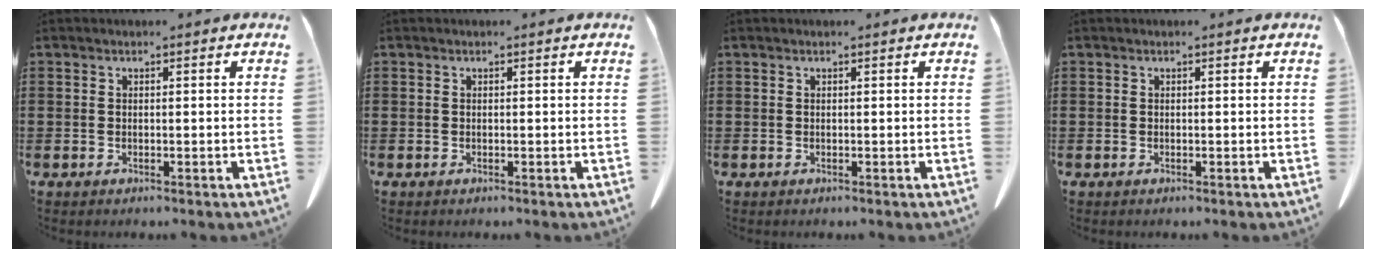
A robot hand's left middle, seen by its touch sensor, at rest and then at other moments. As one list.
[{"total": 0.0}, {"total": 0.0}, {"total": 0.0}]